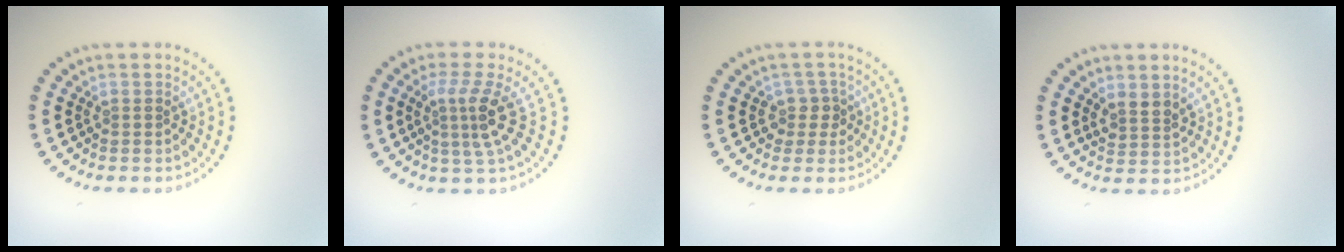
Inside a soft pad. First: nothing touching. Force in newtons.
{"total": 3.3, "press": 2.3, "slide": 2.4}
{"total": 1.8, "press": 1.4, "slide": 1.1}
{"total": 1.8, "press": 1.4, "slide": 1.1}